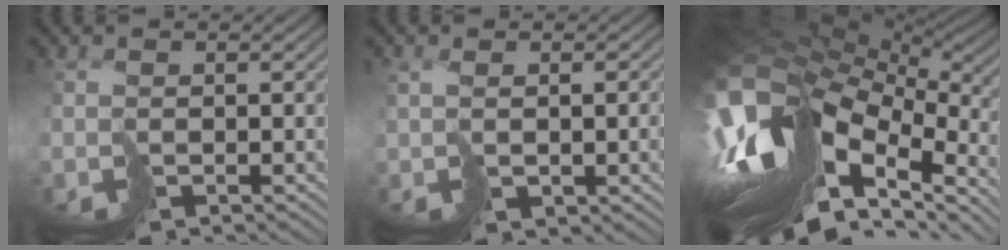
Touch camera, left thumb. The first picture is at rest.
{"total": 4.8, "force": [0.6, 2.0, 4.3], "torque": [-0.085, -0.007, 0.026]}
{"total": 16.0, "force": [-4.4, 9.5, 12.1], "torque": [-0.270, -0.011, -0.041]}